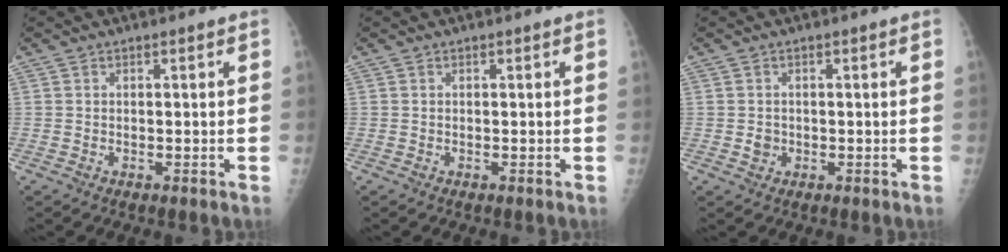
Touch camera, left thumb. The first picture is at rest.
{"total": 0.0}
{"total": 1.6, "force": [-0.2, 1.5, 0.6], "torque": [-0.001, 0.004, -0.001]}